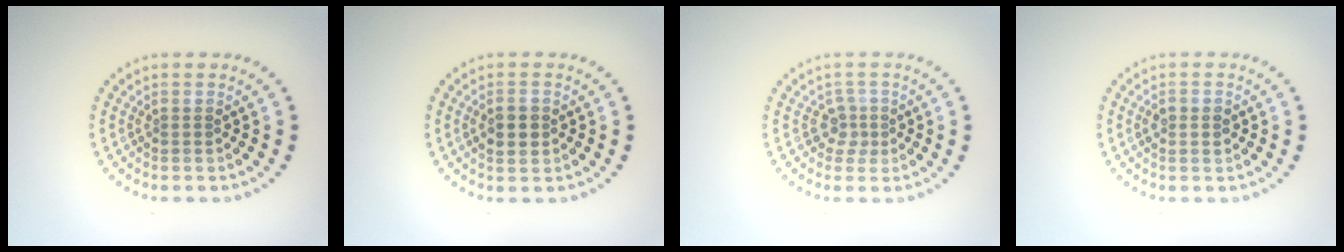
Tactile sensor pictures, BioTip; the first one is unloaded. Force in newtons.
{"total": 2.4, "press": 2.4, "slide": 0.2}
{"total": 1.7, "press": 1.3, "slide": 1.2}
{"total": 2.0, "press": 2.0, "slide": 0.1}